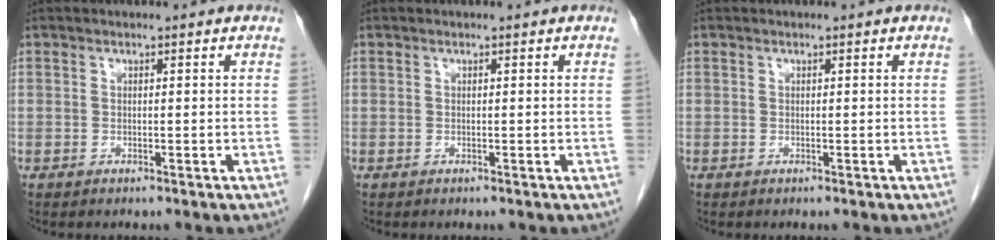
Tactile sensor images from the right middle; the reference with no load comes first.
{"total": 0.0}
{"total": 0.0}